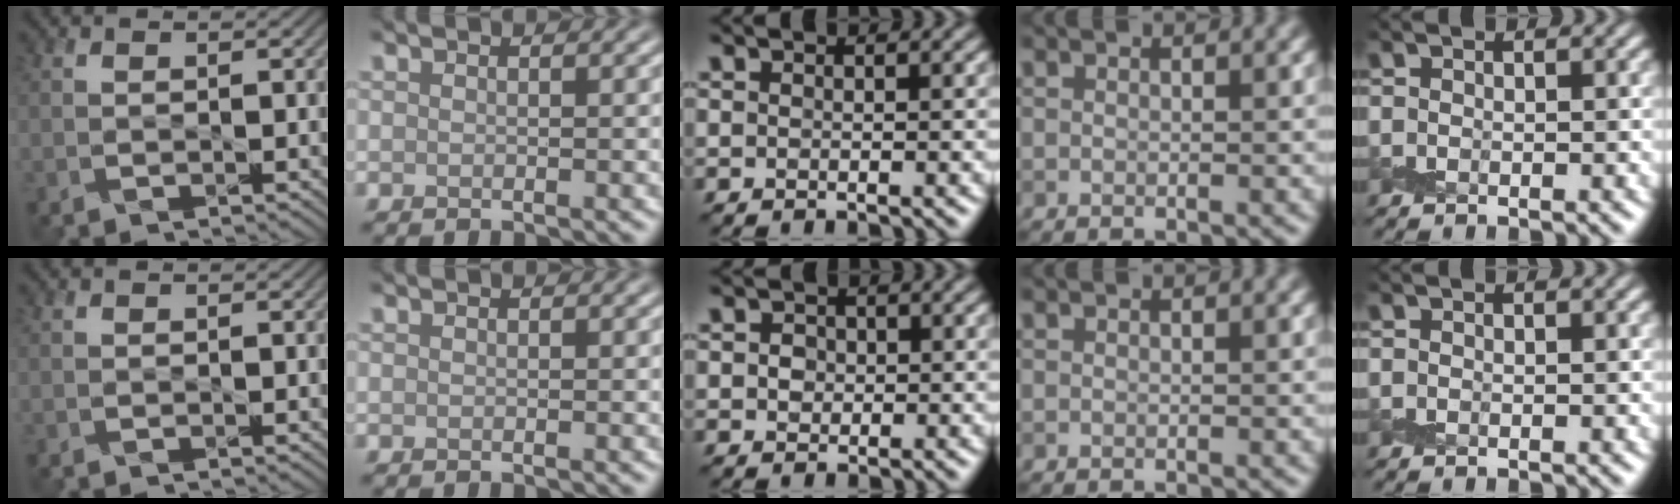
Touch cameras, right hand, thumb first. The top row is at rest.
{"middle": {"total": 1.8, "force": [0.3, 1.5, 0.9], "torque": [-0.015, 0.009, 0.001]}}